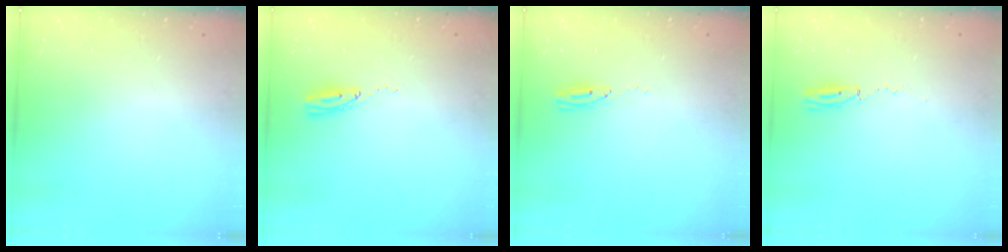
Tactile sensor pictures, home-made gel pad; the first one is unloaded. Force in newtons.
{"total": 5.0, "press": 5.0, "slide": 0.5}
{"total": 3.6, "press": 3.3, "slide": 1.5}
{"total": 3.1, "press": 2.5, "slide": 1.9}